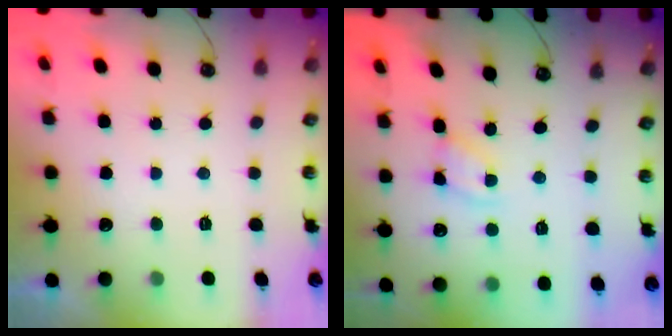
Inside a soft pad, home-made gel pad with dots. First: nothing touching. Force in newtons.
{"total": 2.7, "press": 2.7, "slide": 0.4}